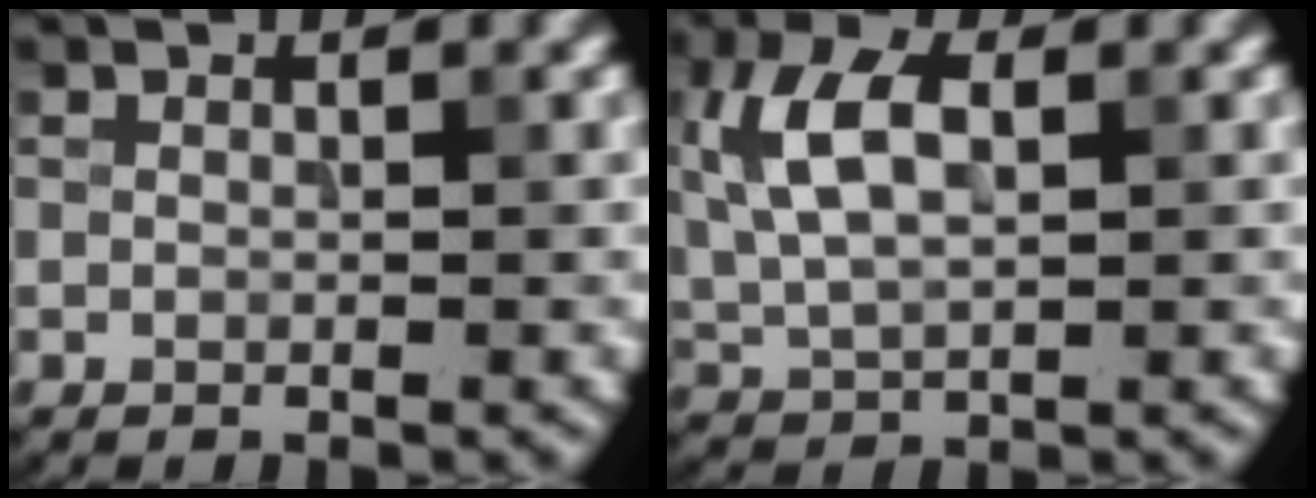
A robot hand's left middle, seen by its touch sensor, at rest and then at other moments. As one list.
[{"total": 6.7, "force": [1.6, 3.5, 5.4], "torque": [-0.120, 0.013, 0.026]}]